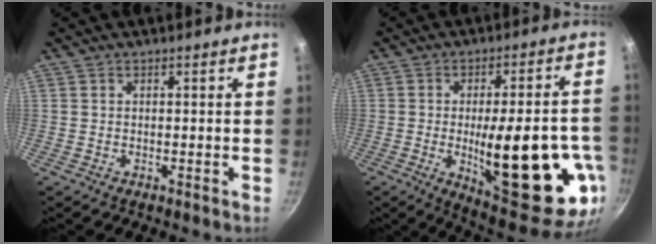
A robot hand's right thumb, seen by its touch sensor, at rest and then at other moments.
{"total": 25.8, "force": [-6.1, 8.6, 23.6], "torque": [-0.287, 0.003, -0.068]}